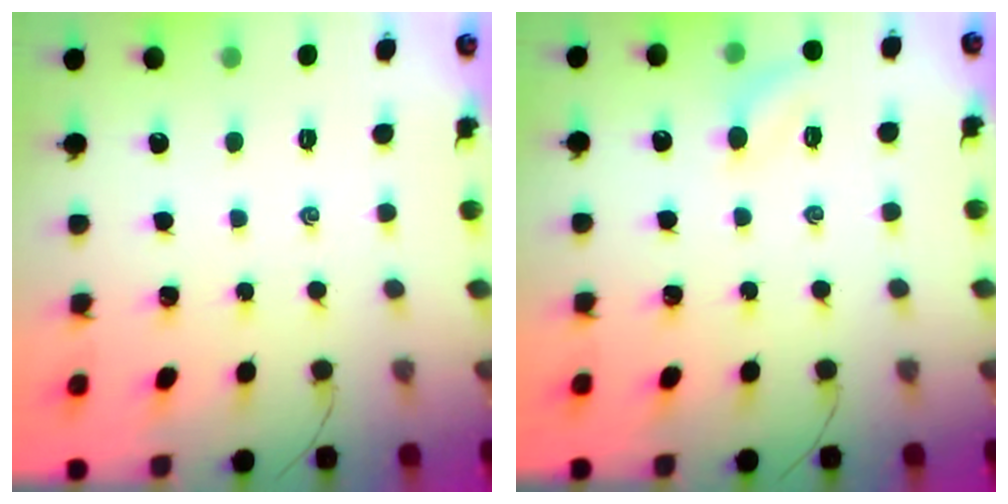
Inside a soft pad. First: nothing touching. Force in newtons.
{"total": 6.6, "press": 6.4, "slide": 1.6}